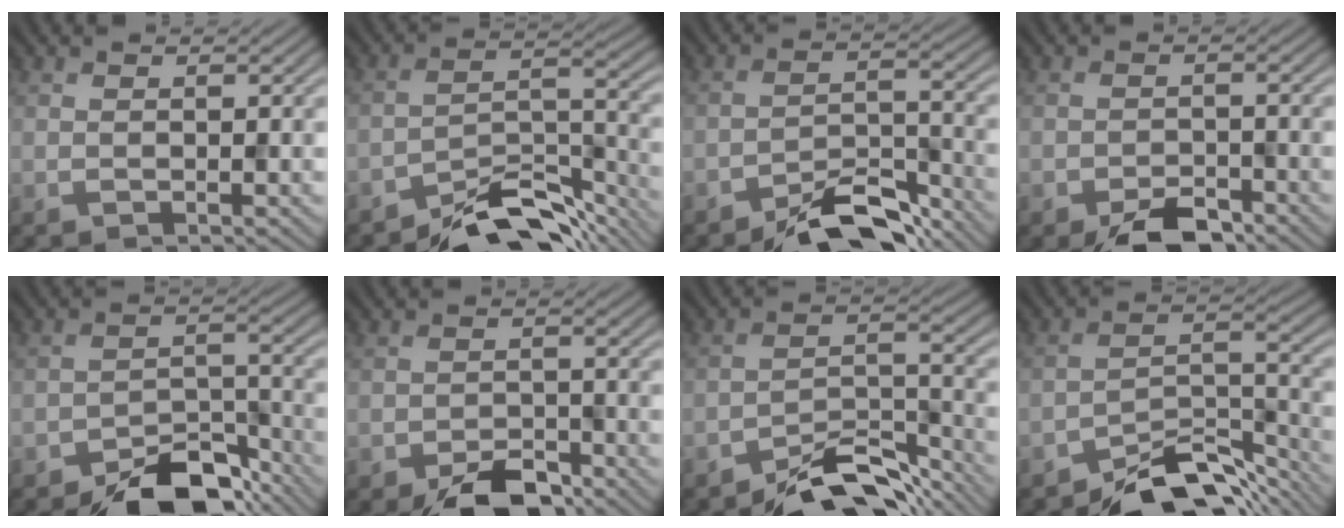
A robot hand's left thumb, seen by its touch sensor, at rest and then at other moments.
{"total": 9.7, "force": [-8.2, 2.8, 4.4], "torque": [-0.056, 0.005, -0.151]}
{"total": 8.0, "force": [-6.3, 2.7, 4.1], "torque": [-0.058, 0.007, -0.117]}
{"total": 5.1, "force": [-3.8, 2.1, 2.6], "torque": [-0.037, -0.002, -0.067]}
{"total": 9.2, "force": [-7.2, 3.8, 4.2], "torque": [-0.051, -0.002, -0.126]}
{"total": 5.9, "force": [-4.5, 2.4, 2.9], "torque": [-0.041, -0.002, -0.079]}
{"total": 8.8, "force": [-7.4, 2.6, 4.0], "torque": [-0.056, 0.008, -0.136]}
{"total": 9.6, "force": [-7.9, 3.2, 4.4], "torque": [-0.057, 0.001, -0.146]}